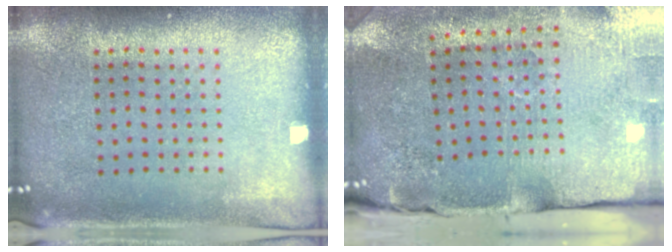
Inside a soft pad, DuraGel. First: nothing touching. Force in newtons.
{"total": 4.8, "press": 3.9, "slide": 2.8}